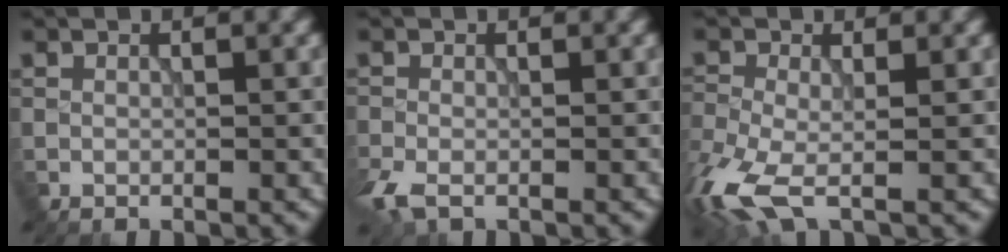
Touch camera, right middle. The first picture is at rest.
{"total": 2.5, "force": [-1.4, 1.2, 1.6], "torque": [-0.041, -0.009, -0.030]}
{"total": 6.4, "force": [-2.8, 3.1, 4.9], "torque": [-0.123, -0.018, -0.065]}